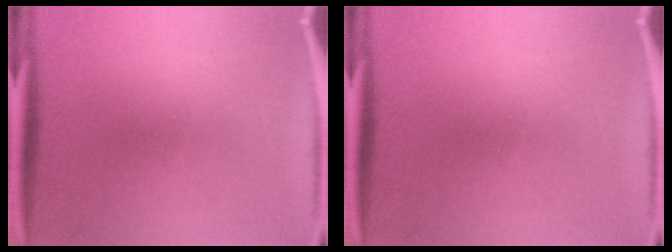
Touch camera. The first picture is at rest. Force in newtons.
{"total": 0.0}